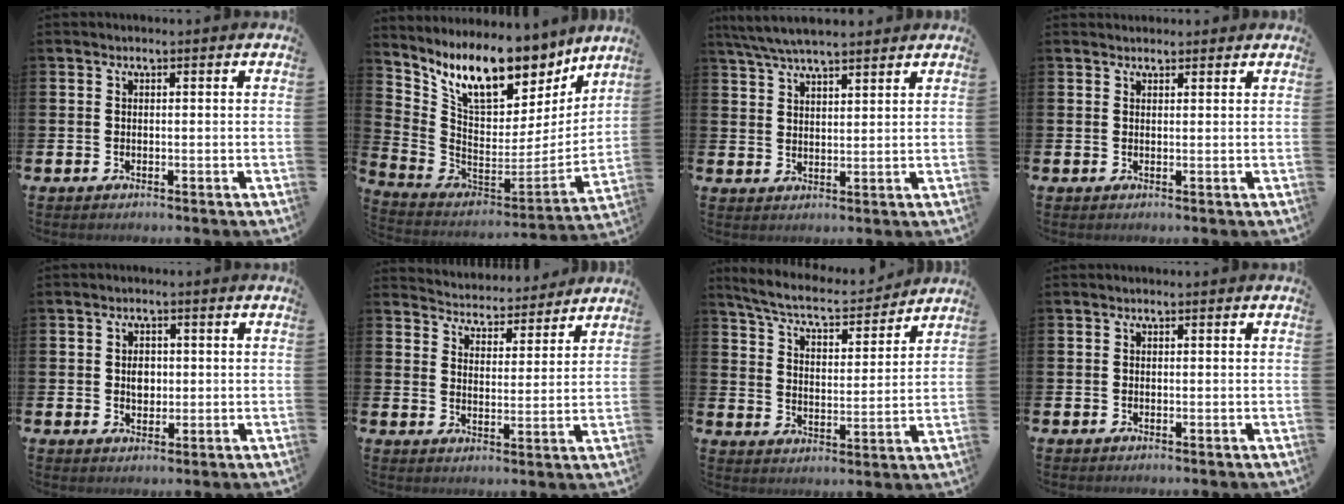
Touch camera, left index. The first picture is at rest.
{"total": 12.4, "force": [9.8, 5.3, 5.5], "torque": [-0.130, -0.062, 0.175]}
{"total": 5.8, "force": [5.4, 0.9, 1.8], "torque": [-0.052, -0.014, 0.100]}
{"total": 1.3, "force": [1.3, 0.4, 0.0], "torque": [0.013, -0.003, 0.020]}
{"total": 2.5, "force": [0.1, 1.9, 1.6], "torque": [-0.010, 0.000, -0.005]}
{"total": 4.4, "force": [4.3, 1.1, -0.5], "torque": [-0.007, -0.041, 0.070]}
{"total": 6.9, "force": [6.4, 1.2, 2.3], "torque": [-0.072, -0.046, 0.106]}
{"total": 0.0}